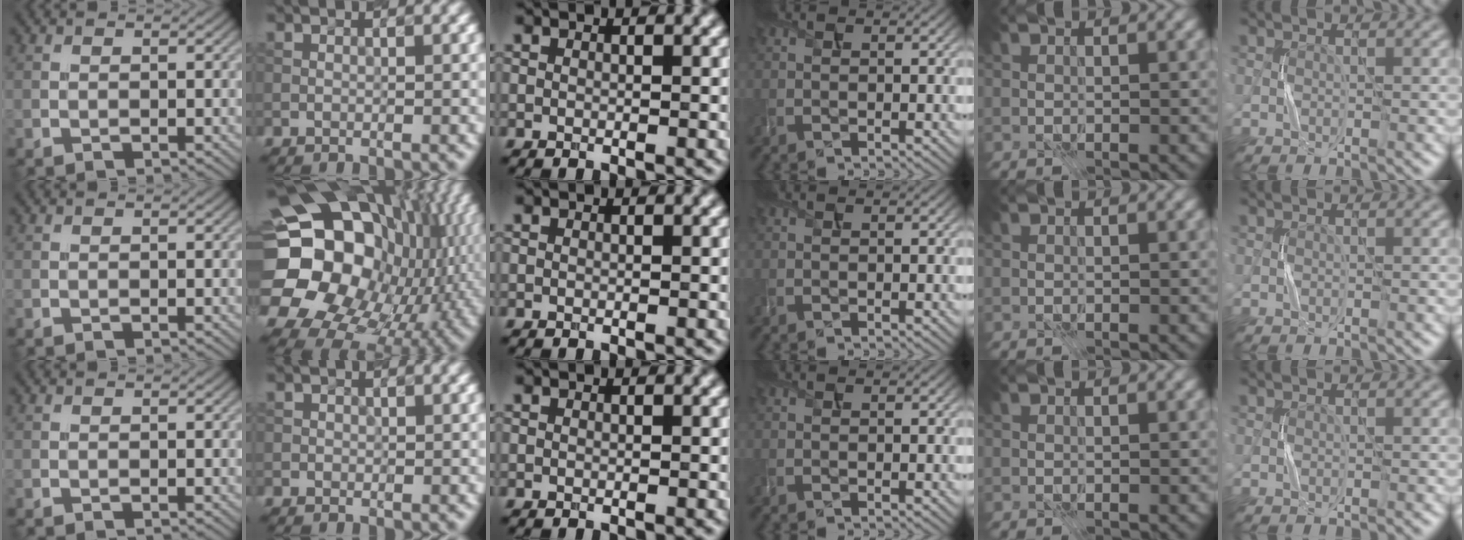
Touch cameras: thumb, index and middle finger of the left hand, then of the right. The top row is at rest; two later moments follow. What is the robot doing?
{"motion": "press", "object": "joystick"}